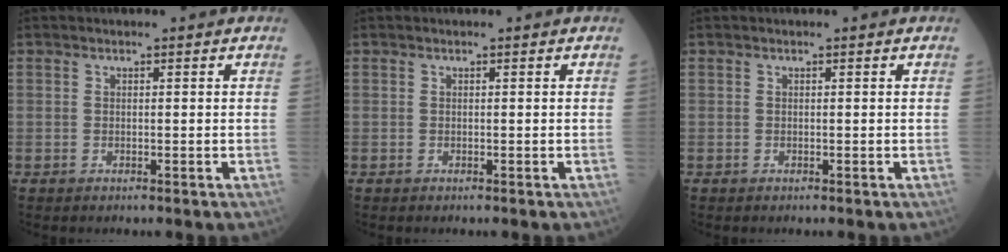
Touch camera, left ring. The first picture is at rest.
{"total": 0.0}
{"total": 0.0}